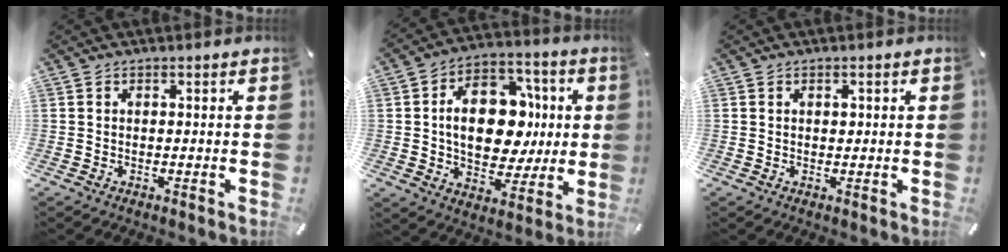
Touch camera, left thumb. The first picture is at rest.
{"total": 17.8, "force": [0.6, 12.7, 12.4], "torque": [-0.203, 0.001, 0.013]}
{"total": 1.2, "force": [0.3, 1.0, 0.6], "torque": [-0.005, 0.000, 0.002]}